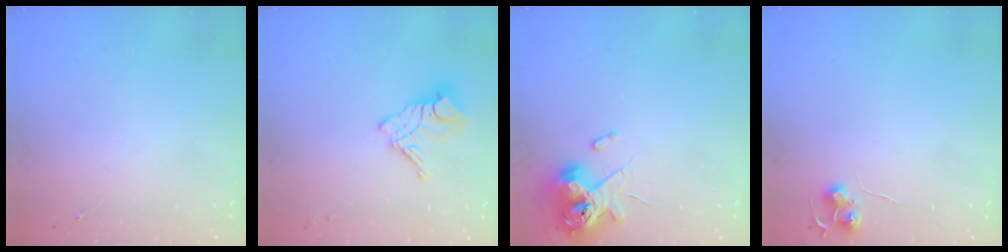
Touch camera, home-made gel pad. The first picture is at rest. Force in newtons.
{"total": 12.6, "press": 12.6, "slide": 1.2}
{"total": 12.2, "press": 12.0, "slide": 2.0}
{"total": 6.4, "press": 6.3, "slide": 0.6}